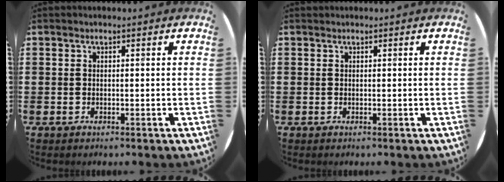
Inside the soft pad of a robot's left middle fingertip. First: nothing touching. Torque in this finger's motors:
{"motor_torque": [-0.26, -0.21, 0.07, 0.02]}